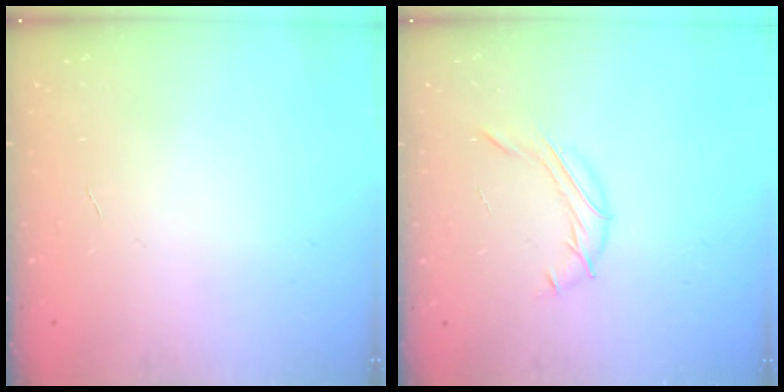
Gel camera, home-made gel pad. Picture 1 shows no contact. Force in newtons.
{"total": 9.6, "press": 9.4, "slide": 2.2}